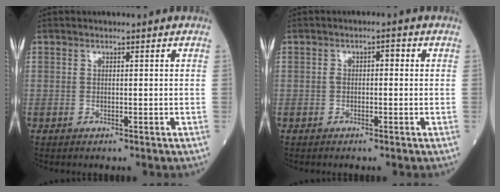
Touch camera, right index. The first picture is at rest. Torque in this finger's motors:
{"motor_torque": [0.32, 0.13, 0.18, 0.04]}